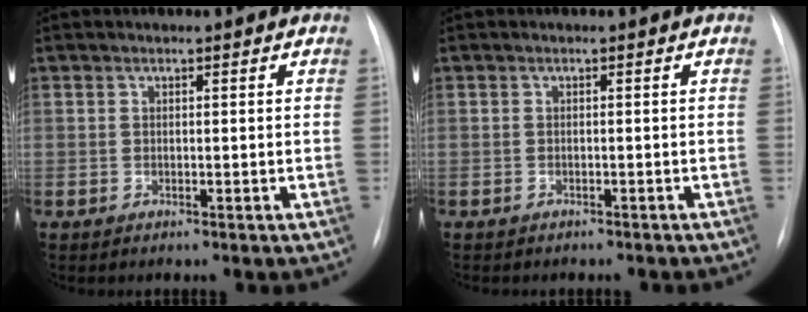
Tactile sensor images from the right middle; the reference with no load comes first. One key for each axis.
{"total": 3.0, "fx": -2.6, "fy": 1.1, "fz": 1.0, "tx": -0.016, "ty": -0.004, "tz": -0.027}